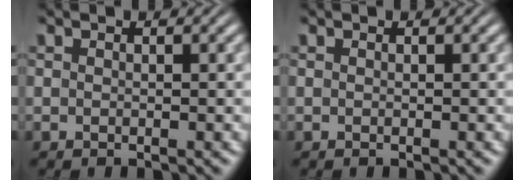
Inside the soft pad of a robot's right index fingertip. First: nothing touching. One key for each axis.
{"total": 0.0}